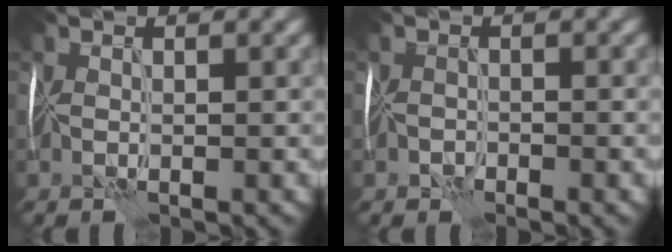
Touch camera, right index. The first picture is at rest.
{"total": 1.1, "force": [-0.8, 0.6, 0.6], "torque": [-0.011, 0.001, -0.015]}